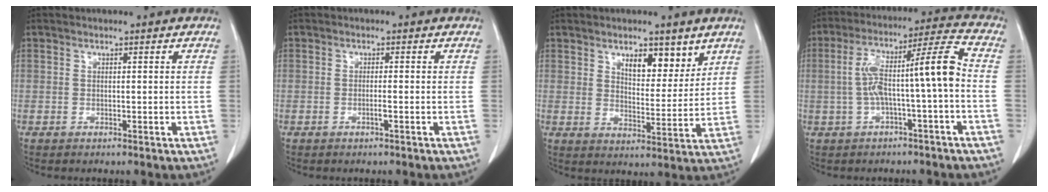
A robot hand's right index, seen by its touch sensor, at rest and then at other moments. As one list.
[{"total": 1.2, "force": [-0.5, -0.1, 1.1], "torque": [-0.023, -0.001, -0.008]}, {"total": 6.6, "force": [4.2, 2.8, 4.2], "torque": [-0.059, -0.008, 0.067]}, {"total": 11.4, "force": [-1.1, 0.4, 11.3], "torque": [-0.200, 0.042, -0.019]}]